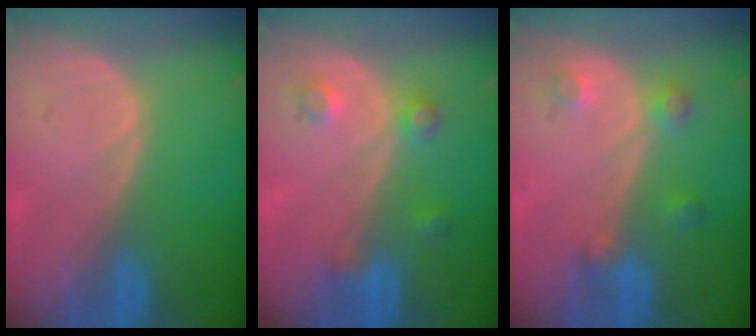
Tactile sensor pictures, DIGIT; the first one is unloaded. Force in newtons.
{"total": 3.6, "press": 3.4, "slide": 1.3}
{"total": 3.6, "press": 3.3, "slide": 1.5}